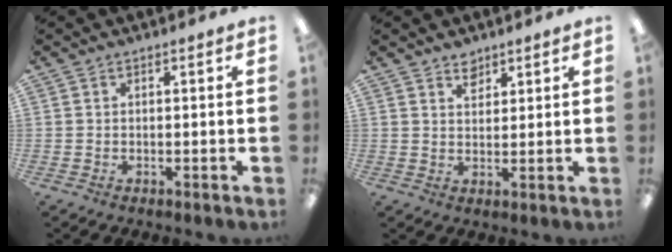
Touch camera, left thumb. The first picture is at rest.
{"total": 3.6, "force": [3.1, 1.7, 0.3], "torque": [0.003, -0.019, 0.057]}